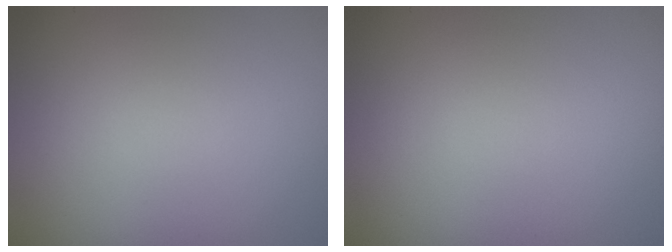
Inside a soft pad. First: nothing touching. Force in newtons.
{"total": 0.0}